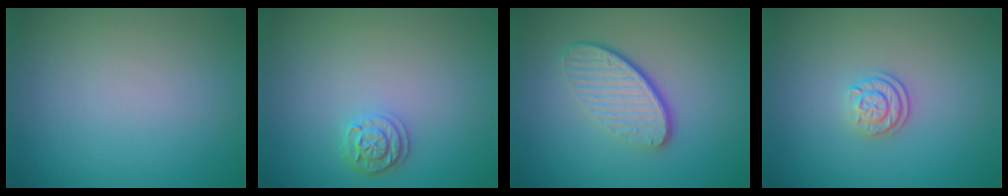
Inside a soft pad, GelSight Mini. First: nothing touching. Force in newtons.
{"total": 2.1, "press": 1.8, "slide": 0.9}
{"total": 4.6, "press": 3.2, "slide": 3.3}
{"total": 2.1, "press": 1.7, "slide": 1.3}